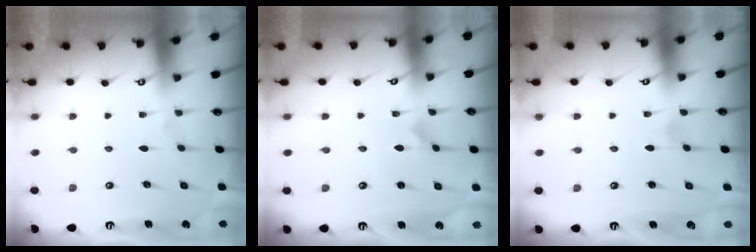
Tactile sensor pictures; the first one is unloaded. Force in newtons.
{"total": 1.7, "press": 1.7, "slide": 0.1}
{"total": 1.0, "press": 1.0, "slide": 0.2}